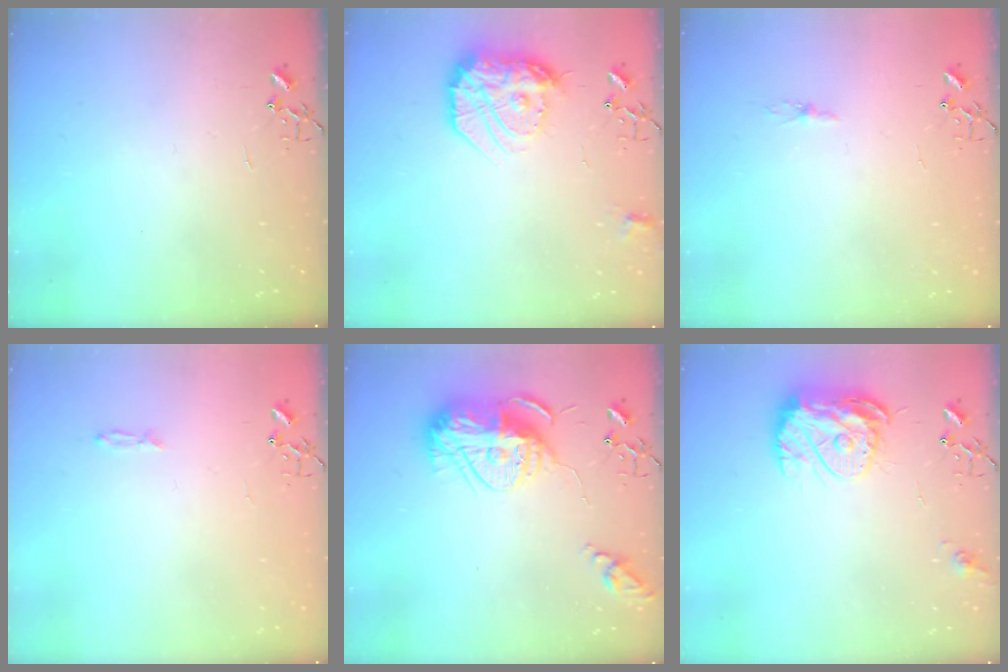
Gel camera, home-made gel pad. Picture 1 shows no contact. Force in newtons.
{"total": 18.7, "press": 18.6, "slide": 1.6}
{"total": 2.2, "press": 2.2, "slide": 0.3}
{"total": 3.5, "press": 3.5, "slide": 0.4}
{"total": 14.4, "press": 14.3, "slide": 1.4}
{"total": 13.0, "press": 13.0, "slide": 1.2}